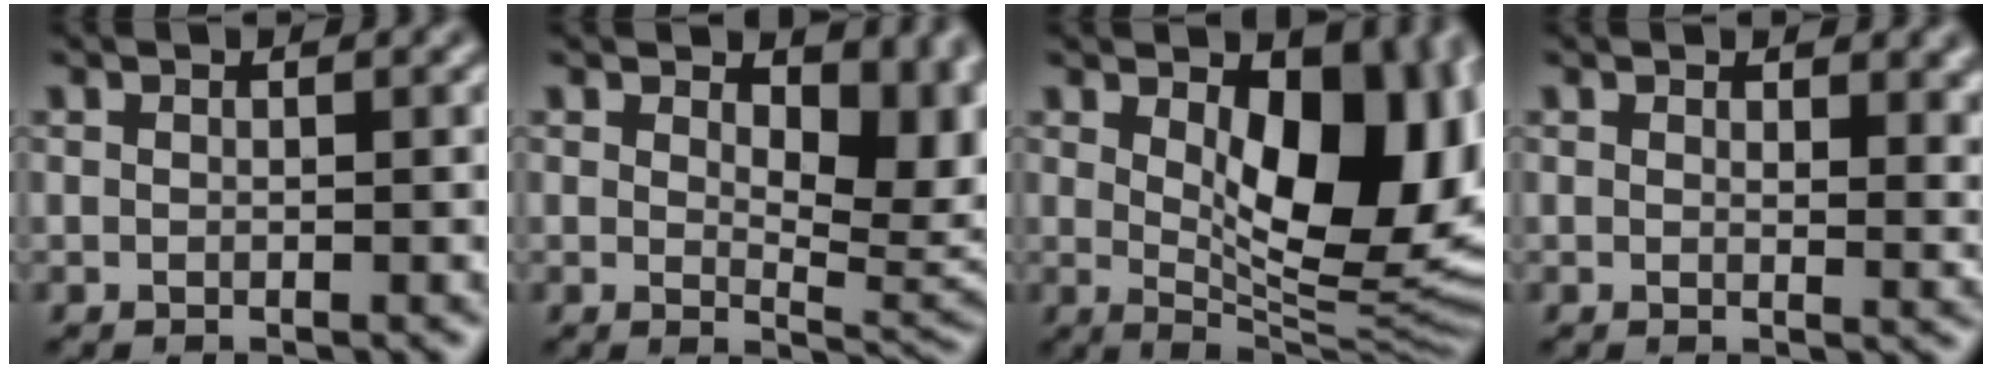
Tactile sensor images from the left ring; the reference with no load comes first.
{"total": 7.5, "force": [2.5, 4.0, 5.9], "torque": [-0.078, -0.014, 0.042]}
{"total": 12.7, "force": [2.5, 6.2, 10.8], "torque": [-0.126, -0.013, 0.047]}
{"total": 3.1, "force": [1.5, 1.5, 2.2], "torque": [-0.024, -0.005, 0.023]}